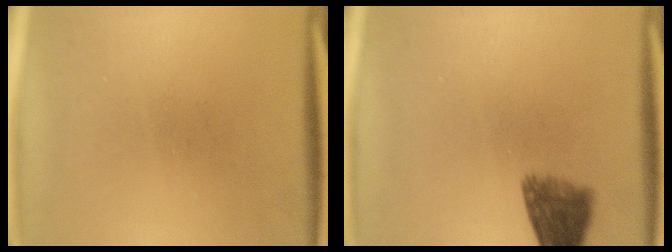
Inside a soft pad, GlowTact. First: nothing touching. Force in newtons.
{"total": 5.8}